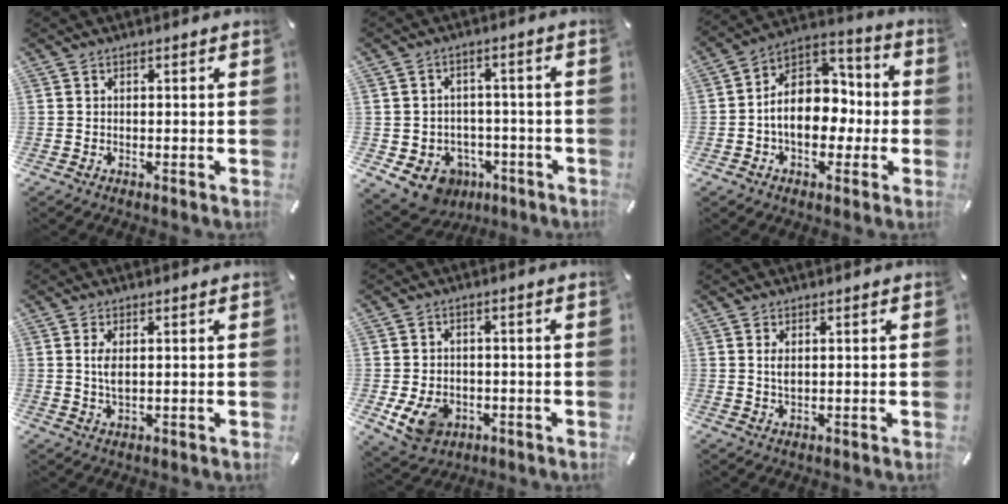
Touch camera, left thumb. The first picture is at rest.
{"total": 8.3, "force": [-4.1, 6.6, 2.8], "torque": [-0.054, 0.027, -0.070]}
{"total": 14.0, "force": [-2.1, 10.6, 8.9], "torque": [-0.133, 0.012, -0.036]}
{"total": 3.4, "force": [0.7, 1.4, 3.1], "torque": [-0.063, -0.002, 0.006]}
{"total": 7.9, "force": [-2.2, 6.4, 4.1], "torque": [-0.084, 0.006, -0.041]}
{"total": 2.3, "force": [0.6, 1.0, 2.0], "torque": [-0.034, 0.000, 0.008]}